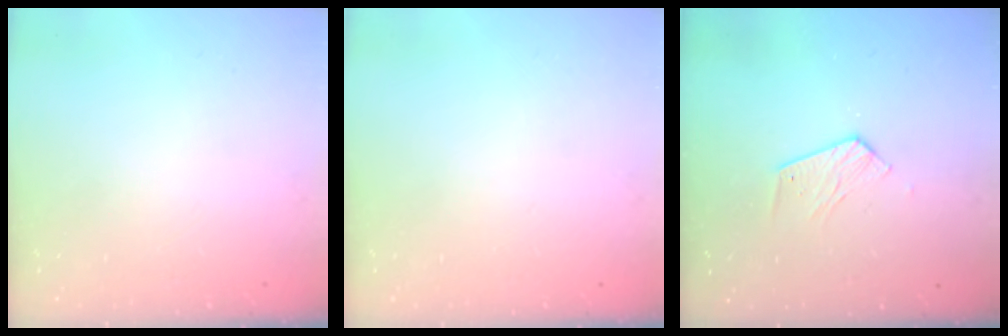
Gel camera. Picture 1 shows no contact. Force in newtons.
{"total": 0.0}
{"total": 6.8, "press": 6.8, "slide": 0.3}